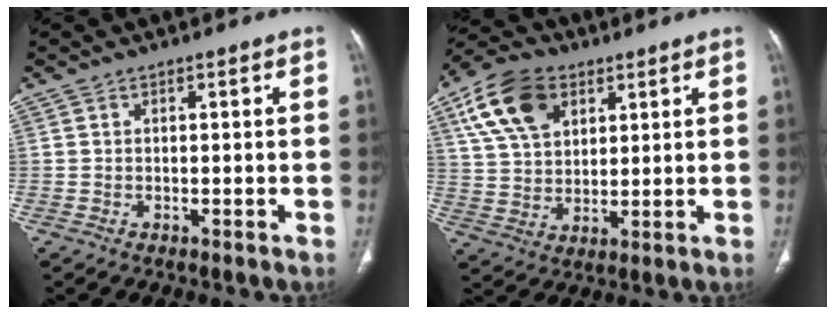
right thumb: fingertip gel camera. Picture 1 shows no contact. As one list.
[{"total": 13.9, "force": [6.3, 9.0, 8.6], "torque": [-0.148, -0.008, 0.120]}]